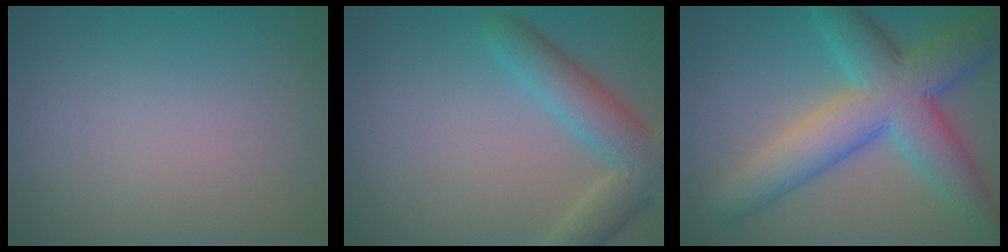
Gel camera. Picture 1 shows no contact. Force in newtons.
{"total": 5.1, "press": 5.1, "slide": 0.2}
{"total": 9.0, "press": 9.0, "slide": 0.0}